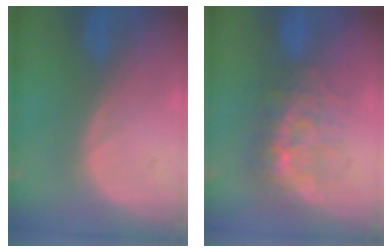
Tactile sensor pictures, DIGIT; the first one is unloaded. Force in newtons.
{"total": 8.1, "press": 7.5, "slide": 3.2}